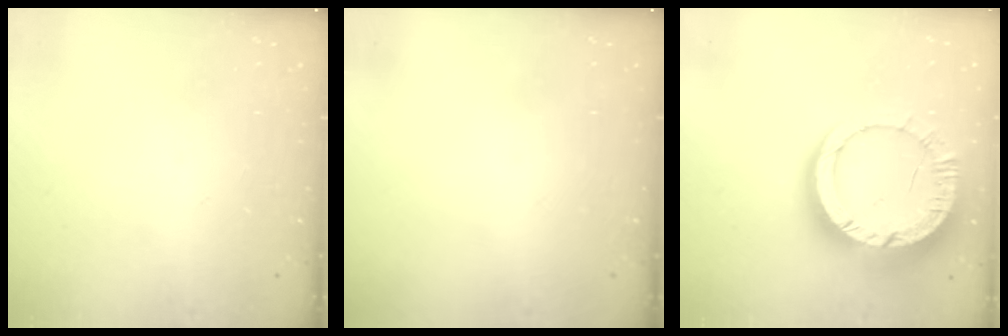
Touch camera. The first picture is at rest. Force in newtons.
{"total": 0.0}
{"total": 17.1, "press": 17.0, "slide": 1.9}